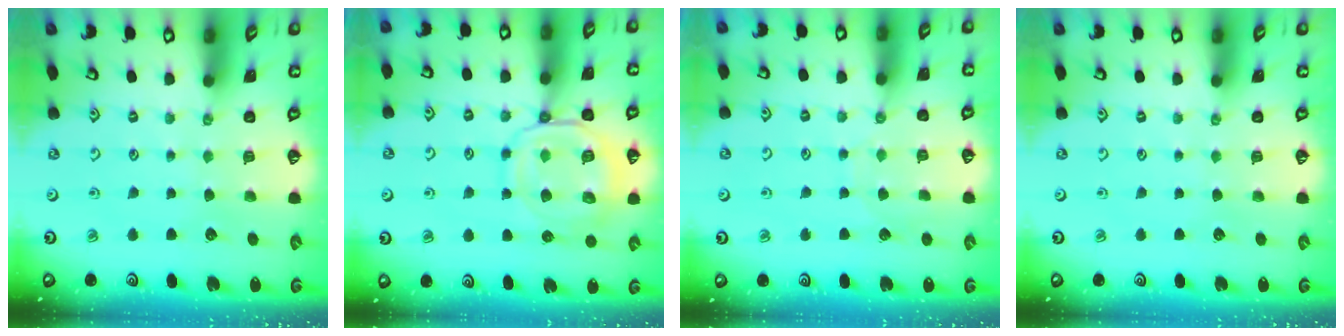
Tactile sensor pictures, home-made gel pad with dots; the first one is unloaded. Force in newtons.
{"total": 12.8, "press": 12.7, "slide": 1.6}
{"total": 5.6, "press": 5.6, "slide": 0.5}
{"total": 0.0}